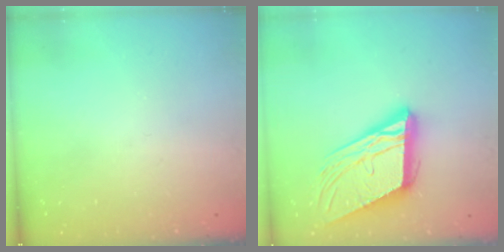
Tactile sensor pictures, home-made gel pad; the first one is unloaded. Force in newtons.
{"total": 18.1, "press": 17.7, "slide": 3.6}